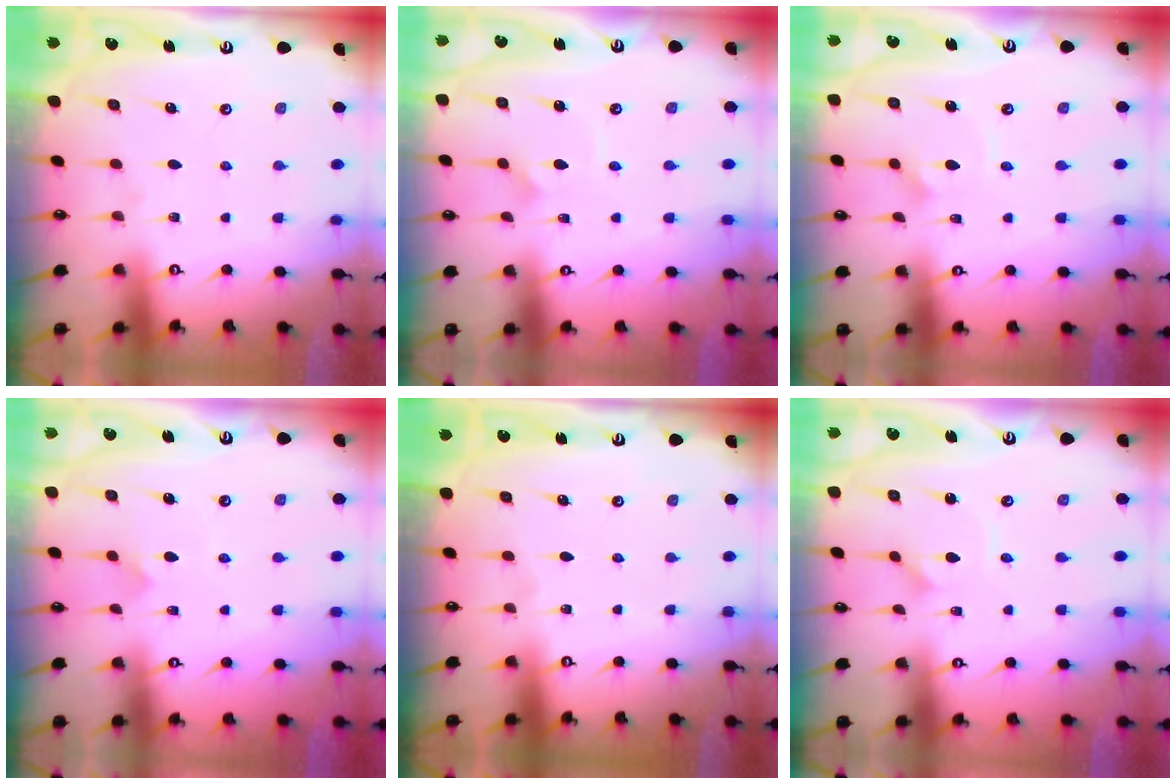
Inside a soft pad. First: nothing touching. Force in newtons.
{"total": 2.8, "press": 2.8, "slide": 0.2}
{"total": 2.3, "press": 2.3, "slide": 0.3}
{"total": 8.1, "press": 8.1, "slide": 0.6}
{"total": 0.0}
{"total": 0.9, "press": 0.9, "slide": 0.0}